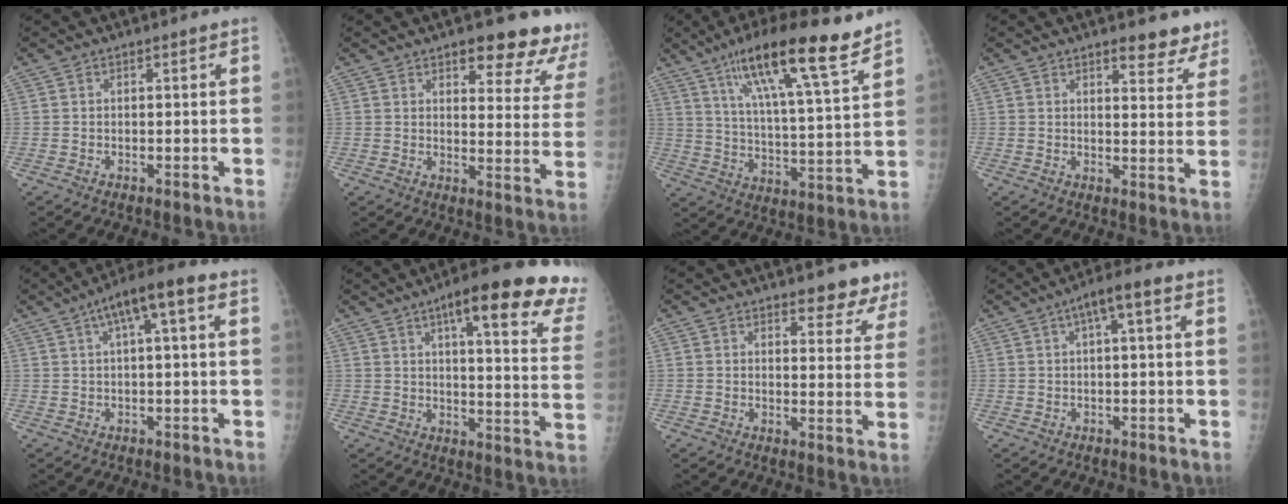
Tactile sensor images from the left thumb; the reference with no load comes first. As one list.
[{"total": 15.1, "force": [11.5, 5.1, 8.3], "torque": [-0.055, -0.067, 0.126]}, {"total": 19.1, "force": [12.9, 2.5, 13.9], "torque": [-0.212, -0.050, 0.211]}, {"total": 7.4, "force": [6.2, 2.8, 2.9], "torque": [0.003, -0.036, 0.065]}, {"total": 8.0, "force": [2.6, 1.9, 7.3], "torque": [-0.128, 0.031, 0.037]}, {"total": 22.8, "force": [15.5, 3.9, 16.2], "torque": [-0.187, -0.057, 0.183]}, {"total": 7.3, "force": [6.4, 2.7, 2.5], "torque": [0.008, -0.037, 0.061]}, {"total": 4.9, "force": [1.3, 1.2, 4.6], "torque": [-0.078, 0.021, 0.016]}]